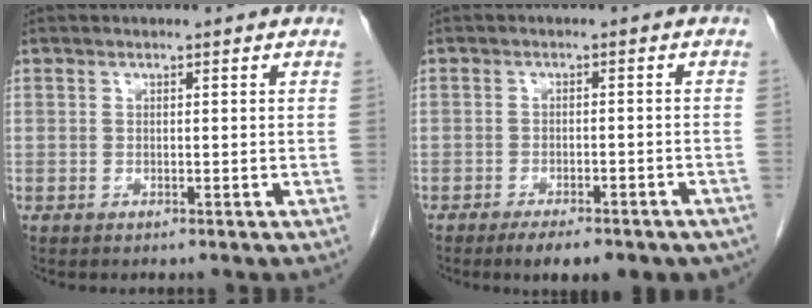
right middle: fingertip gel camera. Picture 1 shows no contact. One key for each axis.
{"total": 9.3, "fx": -7.0, "fy": 2.9, "fz": 5.3, "tx": -0.054, "ty": -0.001, "tz": -0.088}